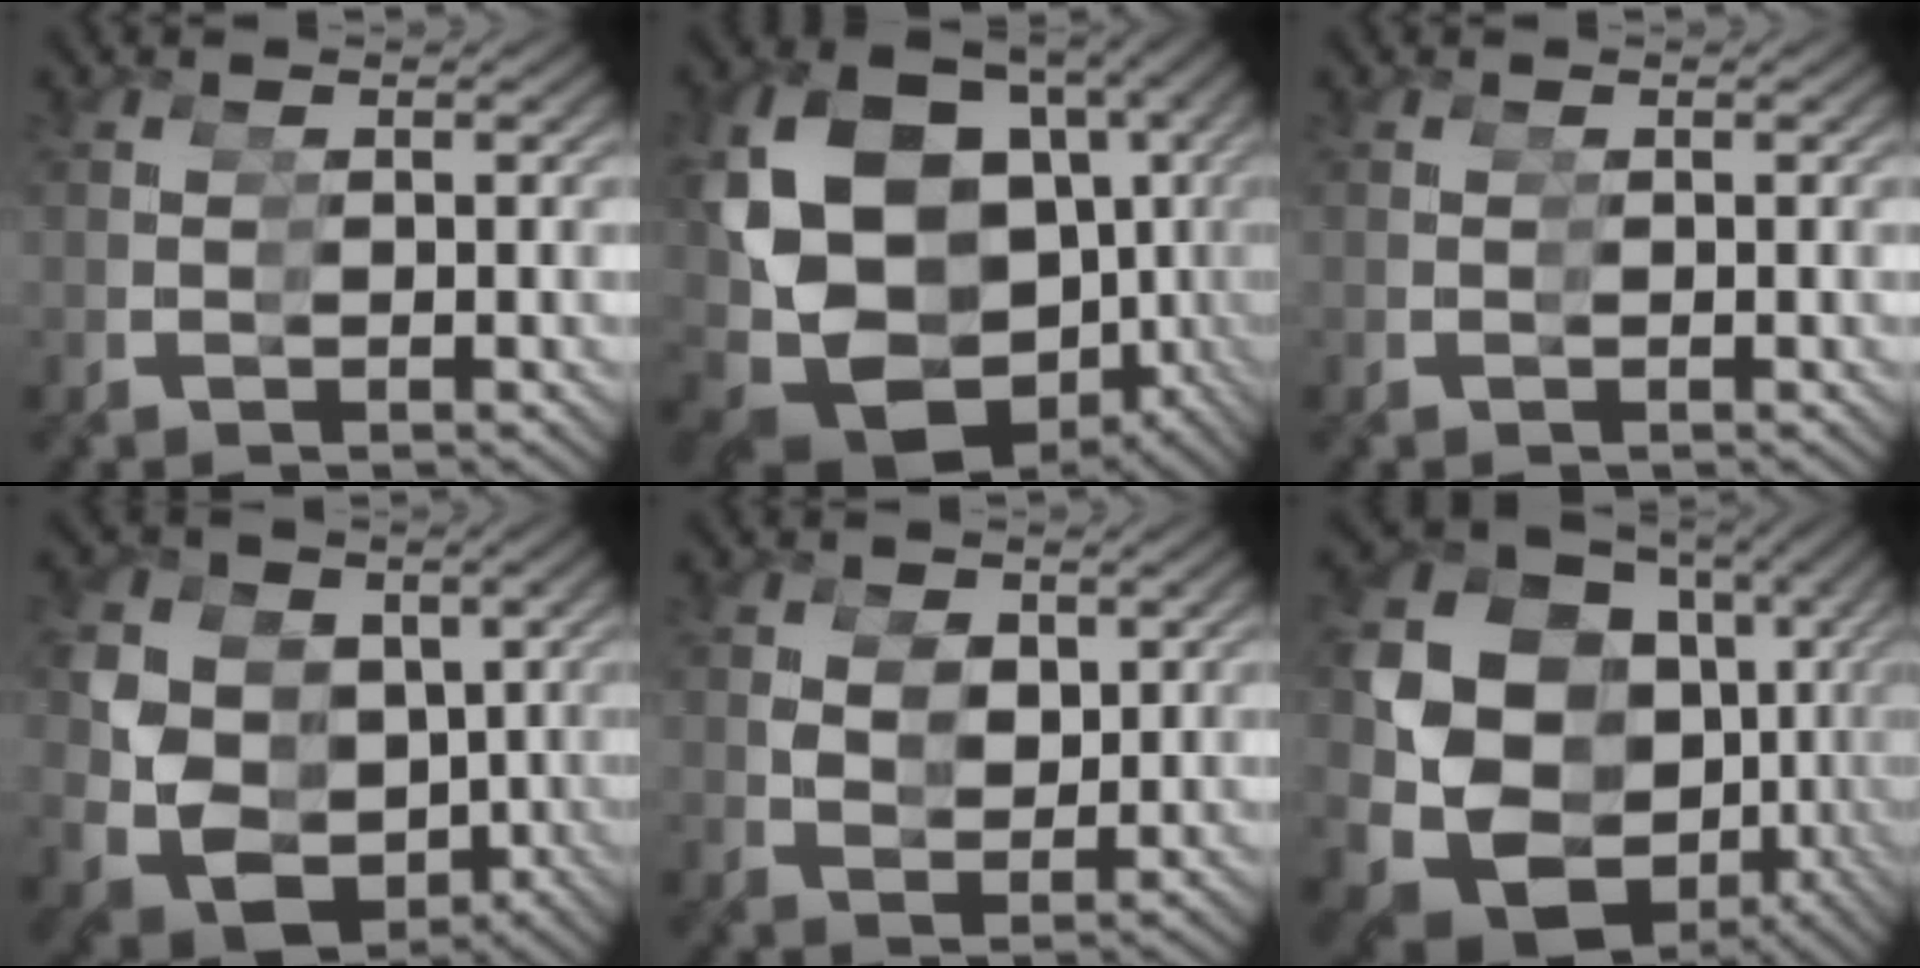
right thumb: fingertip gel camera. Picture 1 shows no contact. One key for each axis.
{"total": 19.1, "fx": -0.9, "fy": 15.0, "fz": 11.8, "tx": -0.243, "ty": -0.034, "tz": 0.004}
{"total": 0.0}
{"total": 14.4, "fx": -0.7, "fy": 12.2, "fz": 7.6, "tx": -0.158, "ty": -0.035, "tz": -0.004}
{"total": 2.0, "fx": 1.4, "fy": 1.4, "fz": 0.6, "tx": -0.007, "ty": -0.002, "tz": 0.028}
{"total": 21.0, "fx": 0.6, "fy": 16.1, "fz": 13.4, "tx": -0.277, "ty": -0.033, "tz": 0.019}